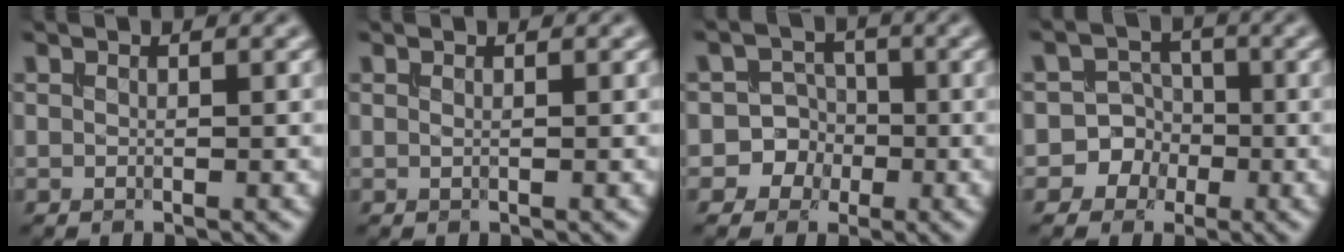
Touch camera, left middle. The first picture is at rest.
{"total": 0.0}
{"total": 5.4, "force": [-1.9, 5.0, 0.5], "torque": [0.017, 0.016, -0.051]}
{"total": 5.7, "force": [-2.1, 5.2, 0.5], "torque": [0.018, 0.018, -0.056]}